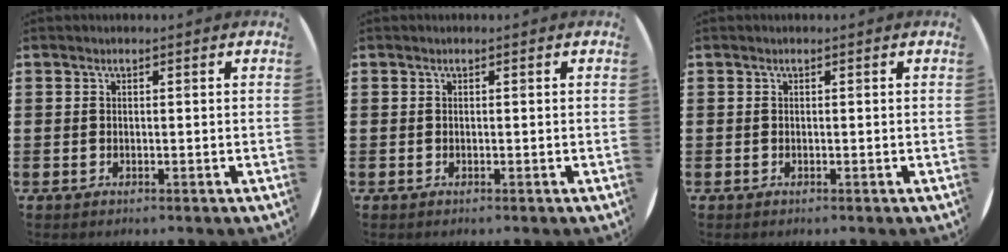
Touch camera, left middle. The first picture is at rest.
{"total": 0.0}
{"total": 0.0}